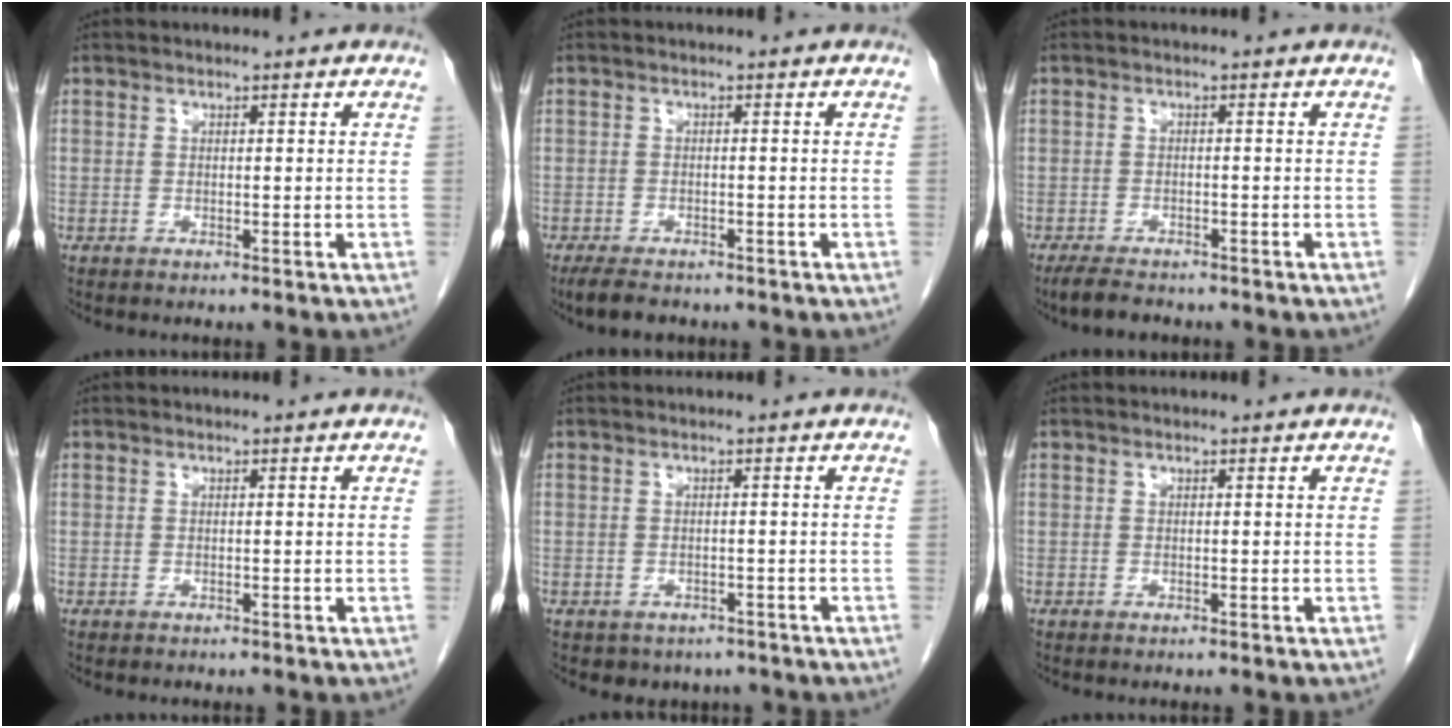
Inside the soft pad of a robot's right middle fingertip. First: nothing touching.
{"total": 4.2, "force": [-3.4, 1.6, 1.9], "torque": [-0.035, -0.007, -0.050]}
{"total": 3.9, "force": [-3.3, 1.2, 1.7], "torque": [-0.034, -0.007, -0.053]}
{"total": 0.0}
{"total": 4.2, "force": [-3.2, 2.6, 0.5], "torque": [-0.003, 0.010, -0.037]}
{"total": 0.0}